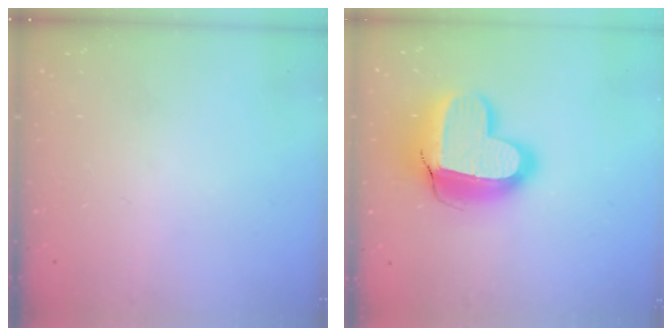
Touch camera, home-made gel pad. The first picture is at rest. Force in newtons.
{"total": 18.3, "press": 18.3, "slide": 1.4}